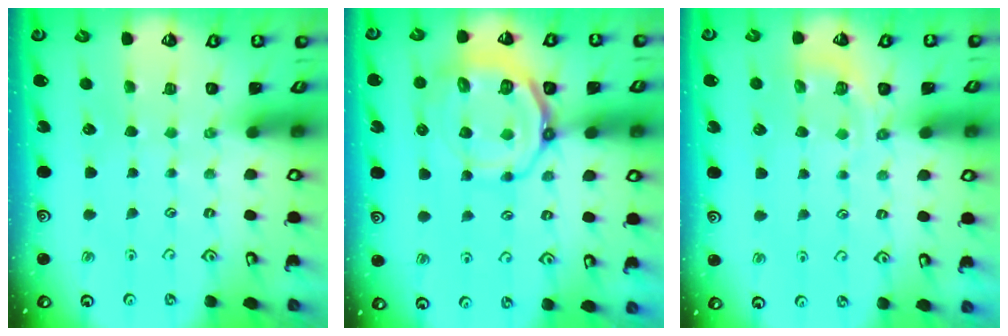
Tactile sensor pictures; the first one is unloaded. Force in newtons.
{"total": 13.3, "press": 13.0, "slide": 2.9}
{"total": 4.8, "press": 4.5, "slide": 1.7}